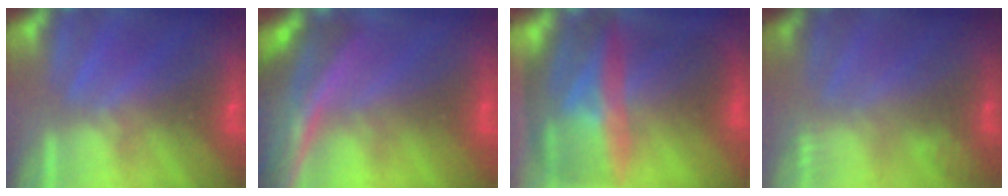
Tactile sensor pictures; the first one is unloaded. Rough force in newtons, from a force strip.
{"total": 9.8}
{"total": 10.8}
{"total": 2.9}